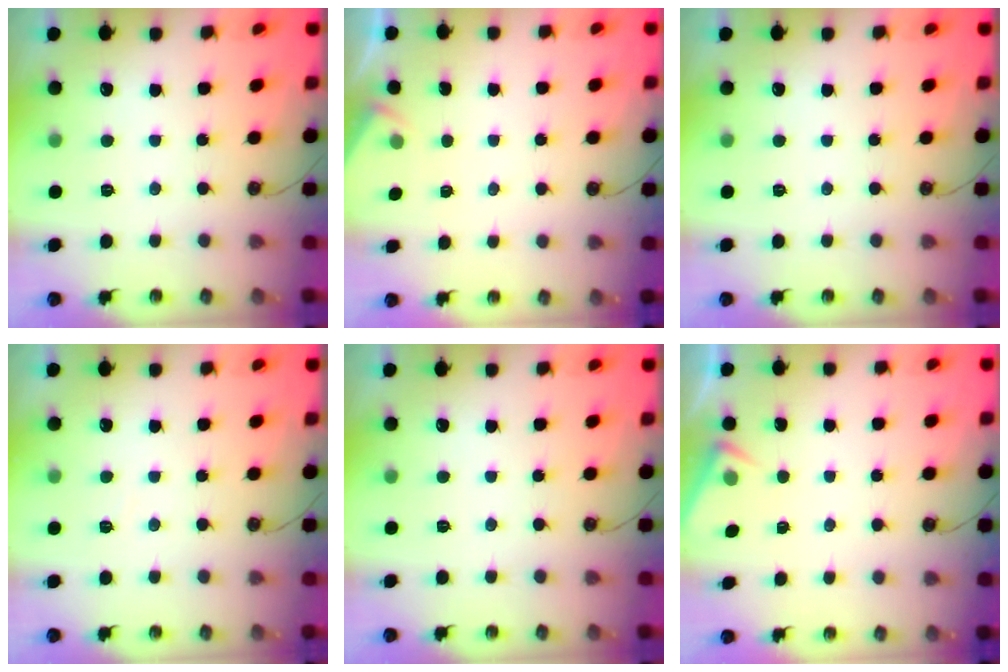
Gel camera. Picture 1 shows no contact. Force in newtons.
{"total": 2.2, "press": 2.2, "slide": 0.4}
{"total": 0.0}
{"total": 3.6, "press": 3.6, "slide": 0.6}
{"total": 0.0}
{"total": 3.7, "press": 3.6, "slide": 0.5}